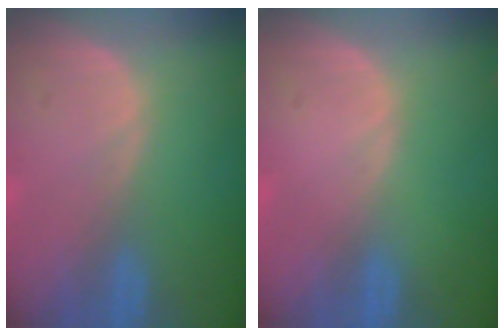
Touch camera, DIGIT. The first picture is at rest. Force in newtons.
{"total": 0.0}